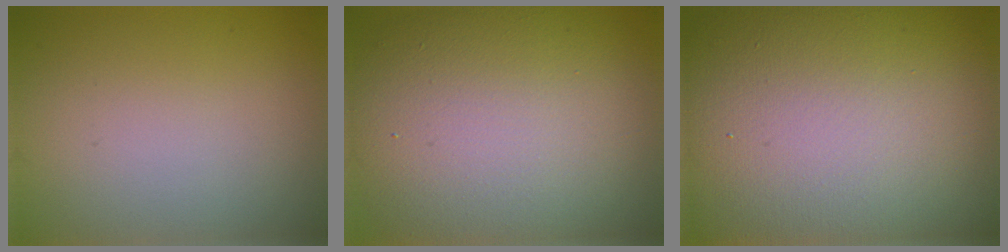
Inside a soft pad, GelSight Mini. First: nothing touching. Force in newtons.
{"total": 14.1, "press": 14.1, "slide": 1.0}
{"total": 22.8, "press": 22.7, "slide": 1.1}